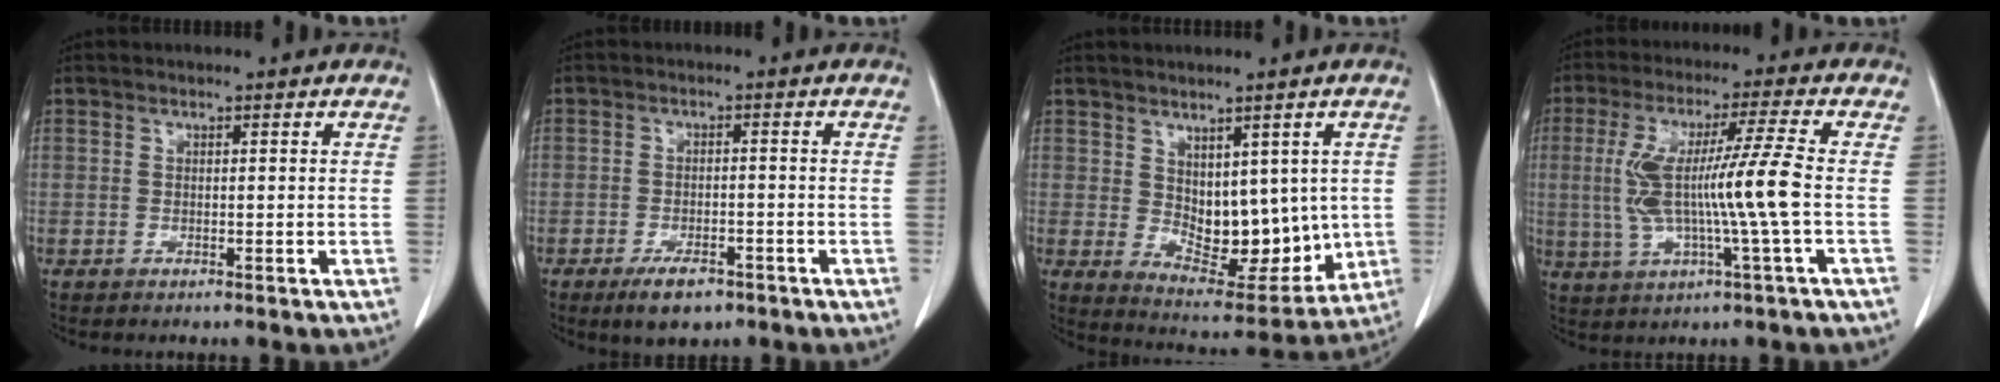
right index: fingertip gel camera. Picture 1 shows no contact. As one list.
[{"total": 5.0, "force": [-3.3, 2.1, 3.1], "torque": [-0.055, -0.002, -0.048]}, {"total": 11.6, "force": [0.7, 6.4, 9.6], "torque": [-0.122, -0.010, 0.037]}, {"total": 11.6, "force": [-0.5, -0.7, 11.6], "torque": [-0.236, 0.006, -0.009]}]